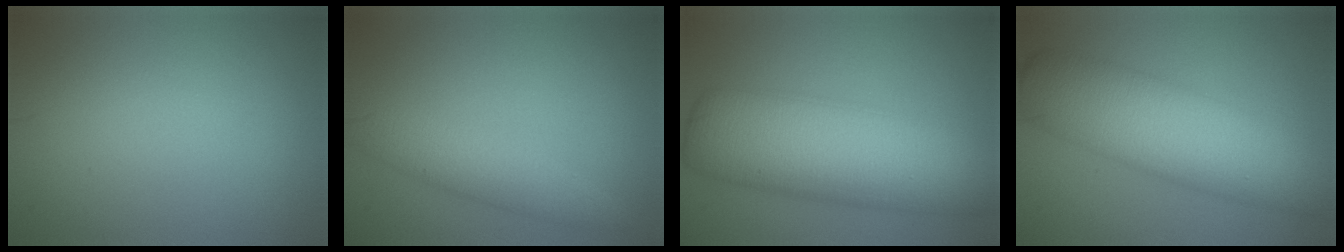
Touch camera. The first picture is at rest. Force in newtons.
{"total": 3.3, "press": 3.3, "slide": 0.1}
{"total": 11.8, "press": 11.8, "slide": 0.0}
{"total": 9.8, "press": 9.8, "slide": 0.2}